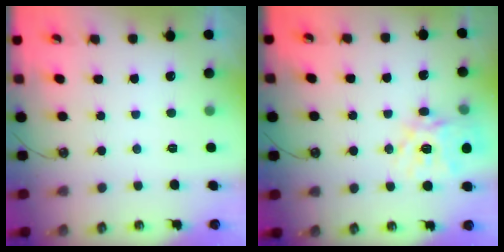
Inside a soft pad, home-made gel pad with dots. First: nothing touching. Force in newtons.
{"total": 17.0, "press": 16.8, "slide": 2.4}